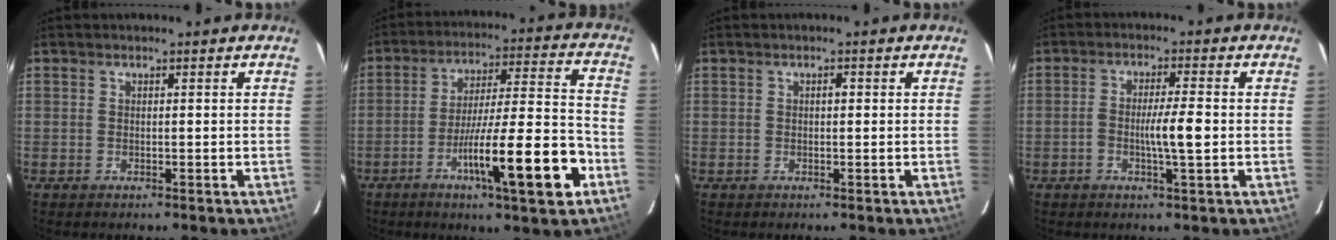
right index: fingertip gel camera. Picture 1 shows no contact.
{"total": 16.6, "force": [-7.2, 0.8, 15.0], "torque": [-0.238, -0.002, -0.111]}
{"total": 0.7, "force": [0.1, 0.3, 0.6], "torque": [-0.009, 0.003, 0.000]}
{"total": 5.1, "force": [-0.9, 0.2, 5.0], "torque": [-0.089, 0.001, -0.015]}